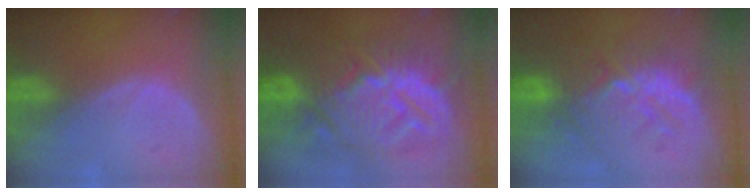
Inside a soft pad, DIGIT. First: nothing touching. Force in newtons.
{"total": 14.0, "press": 13.9, "slide": 1.4}
{"total": 9.1, "press": 9.0, "slide": 1.6}